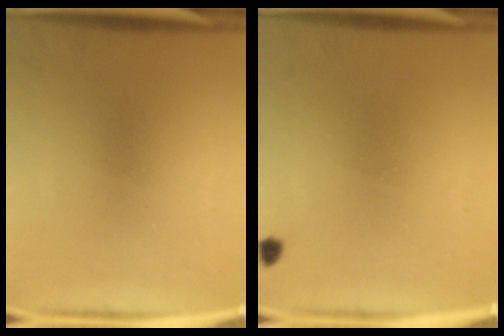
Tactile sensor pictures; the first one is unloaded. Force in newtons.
{"total": 1.0}